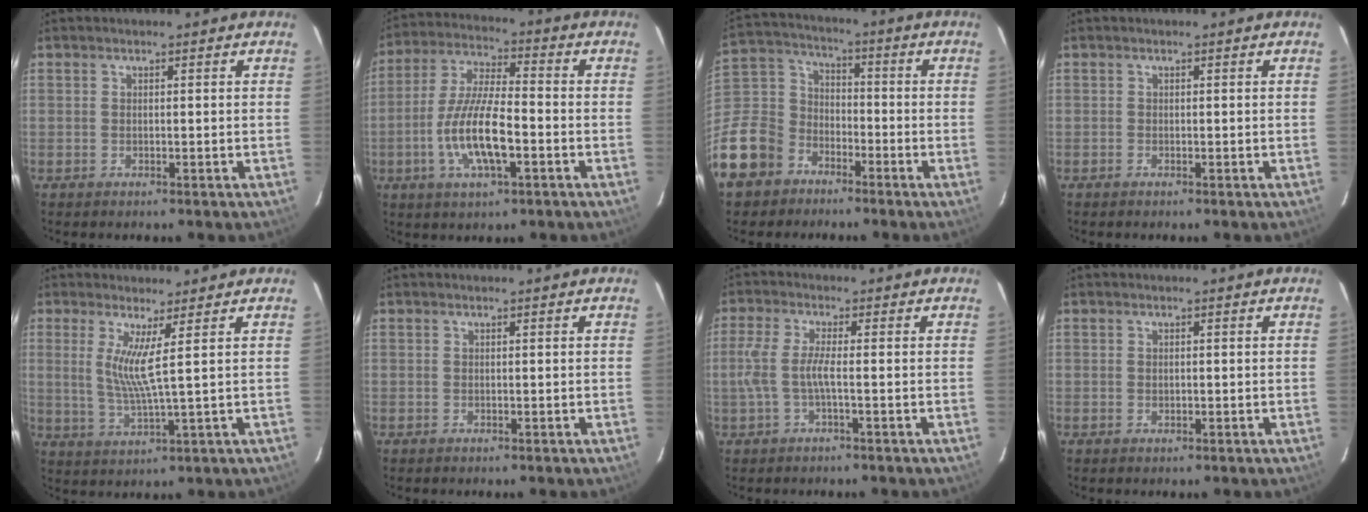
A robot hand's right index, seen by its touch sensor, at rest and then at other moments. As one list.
[{"total": 12.8, "force": [-4.1, 3.7, 11.6], "torque": [-0.239, -0.006, -0.075]}, {"total": 15.7, "force": [-9.2, 11.8, 4.8], "torque": [-0.150, 0.039, -0.165]}, {"total": 0.0}, {"total": 5.6, "force": [1.9, -0.7, 5.2], "torque": [-0.102, -0.019, 0.036]}, {"total": 0.0}, {"total": 6.6, "force": [-1.5, 0.7, 6.4], "torque": [-0.142, 0.000, -0.024]}, {"total": 0.6, "force": [0.0, 0.5, 0.3], "torque": [-0.004, 0.000, 0.000]}]